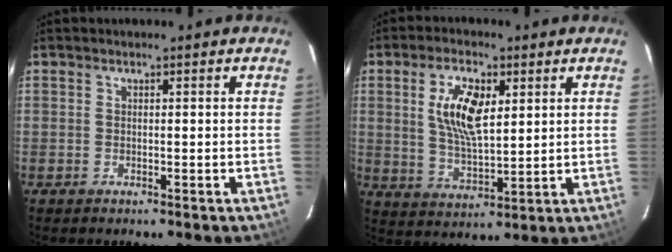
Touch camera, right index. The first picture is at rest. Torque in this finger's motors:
{"motor_torque": [0.34, 0.30, 0.19, 0.13]}